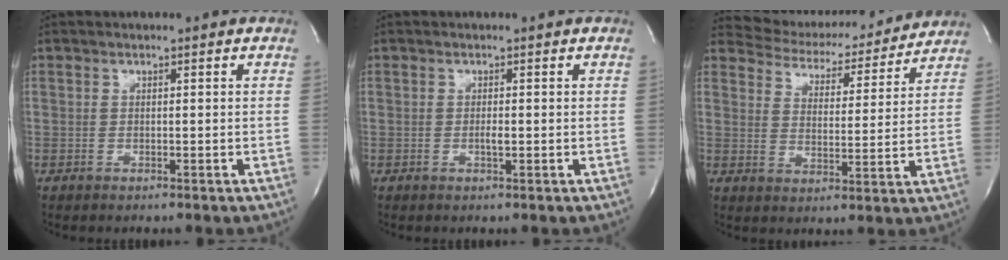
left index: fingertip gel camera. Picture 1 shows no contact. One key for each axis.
{"total": 0.9, "fx": -0.1, "fy": 0.1, "fz": 0.9, "tx": -0.016, "ty": -0.001, "tz": -0.001}
{"total": 15.2, "fx": 14.5, "fy": 3.8, "fz": 2.5, "tx": -0.025, "ty": -0.001, "tz": 0.190}